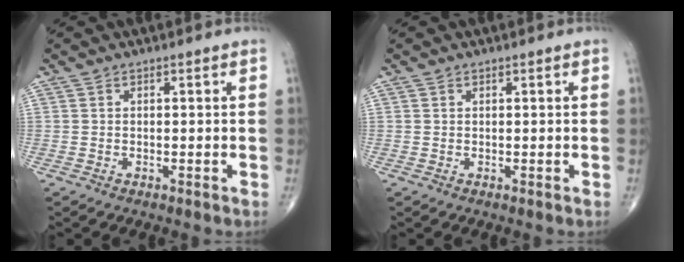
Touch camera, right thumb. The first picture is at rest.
{"total": 0.0}